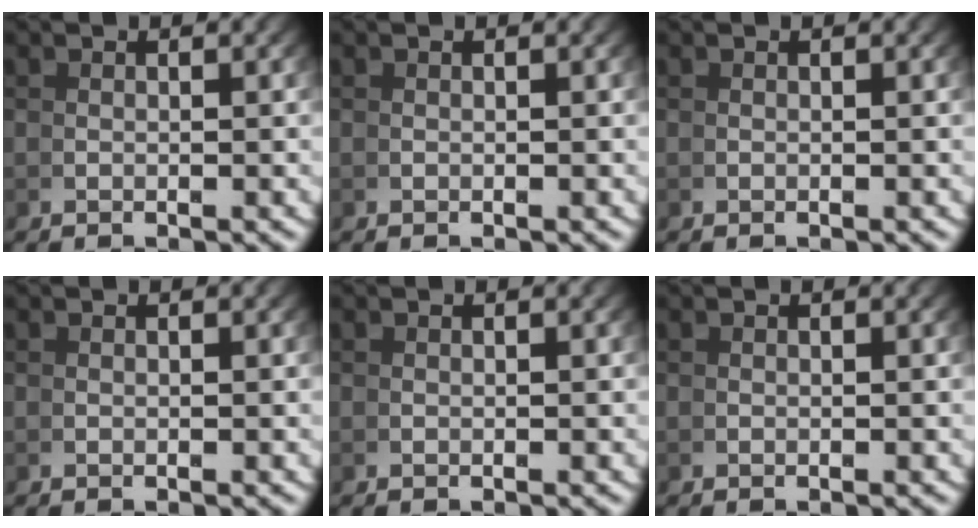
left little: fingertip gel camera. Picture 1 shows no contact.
{"total": 0.0}
{"total": 0.0}
{"total": 0.0}
{"total": 0.0}
{"total": 0.0}